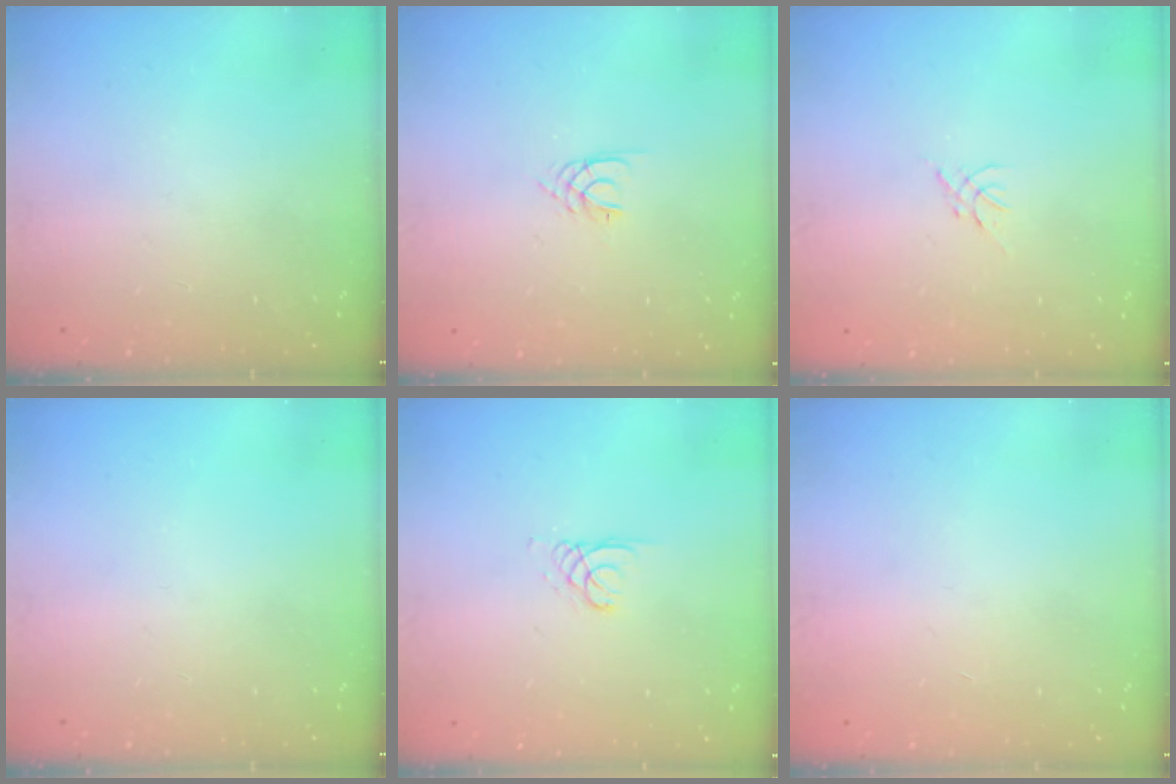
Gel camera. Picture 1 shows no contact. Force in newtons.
{"total": 2.4, "press": 2.4, "slide": 0.3}
{"total": 0.0}
{"total": 0.0}
{"total": 1.3, "press": 1.3, "slide": 0.1}
{"total": 0.9, "press": 0.8, "slide": 0.2}